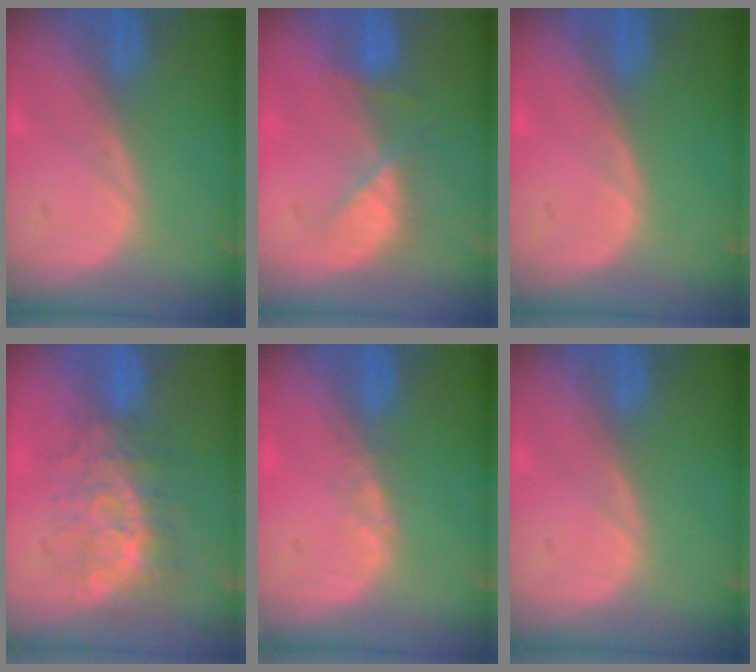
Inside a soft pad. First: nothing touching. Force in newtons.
{"total": 4.1, "press": 4.1, "slide": 0.5}
{"total": 0.0}
{"total": 8.4, "press": 7.5, "slide": 3.7}
{"total": 0.8, "press": 0.7, "slide": 0.1}
{"total": 0.0}